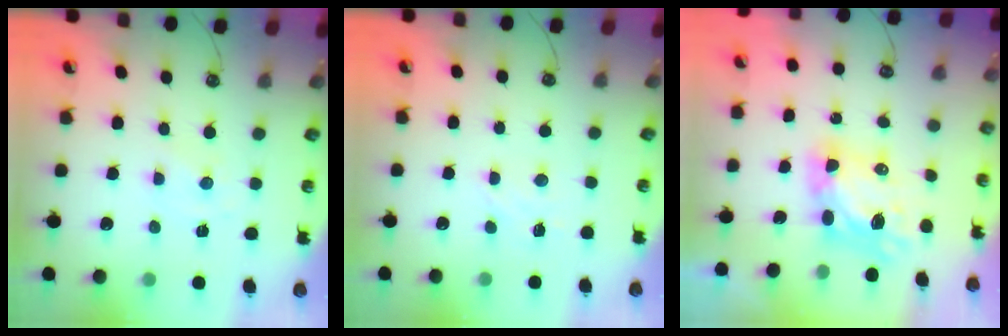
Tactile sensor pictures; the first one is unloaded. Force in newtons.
{"total": 3.4, "press": 3.3, "slide": 0.3}
{"total": 7.4, "press": 7.4, "slide": 0.6}